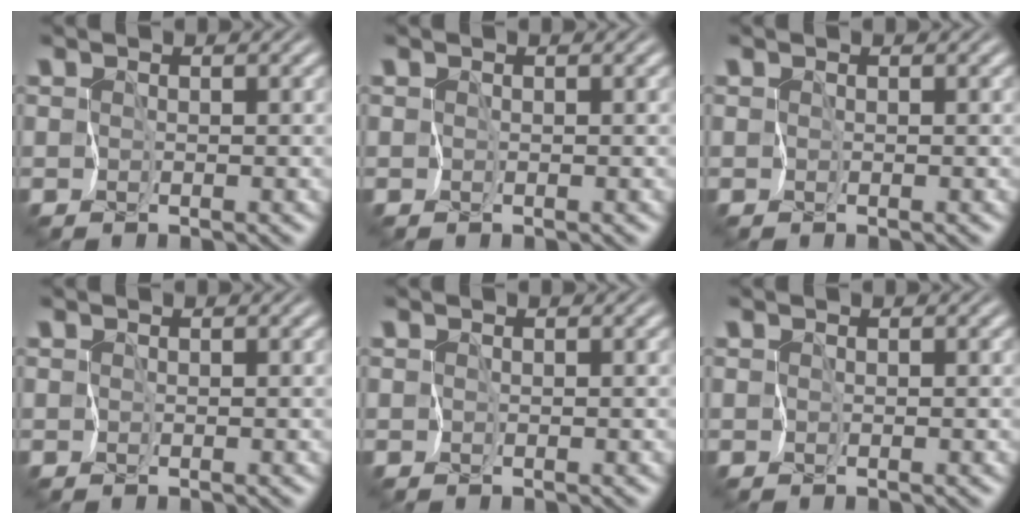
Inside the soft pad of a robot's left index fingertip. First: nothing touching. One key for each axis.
{"total": 0.0}
{"total": 0.0}
{"total": 0.0}
{"total": 0.0}
{"total": 0.0}